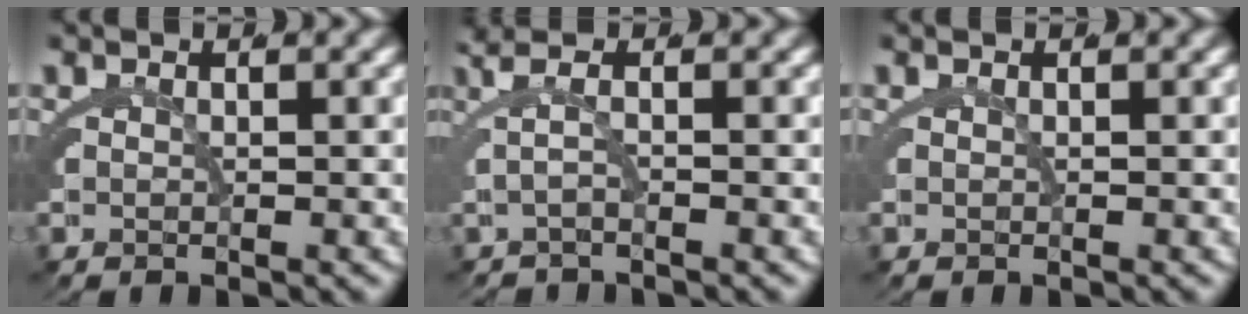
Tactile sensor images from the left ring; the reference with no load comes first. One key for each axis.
{"total": 1.9, "fx": 0.1, "fy": -0.4, "fz": 1.9, "tx": -0.050, "ty": 0.004, "tz": 0.003}
{"total": 0.0}